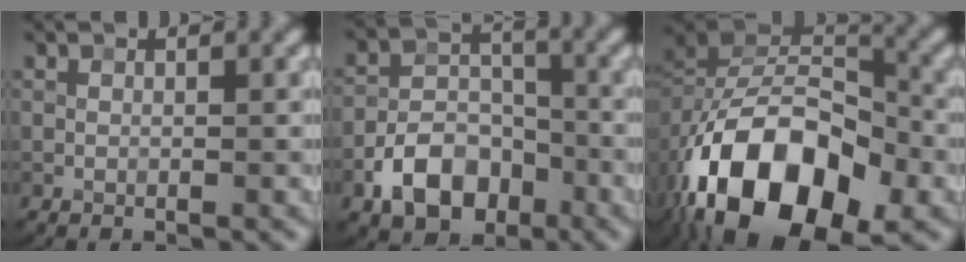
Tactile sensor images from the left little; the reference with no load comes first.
{"total": 6.2, "force": [-3.5, 3.9, 3.2], "torque": [-0.050, -0.002, -0.065]}
{"total": 15.9, "force": [-7.5, 9.1, 10.7], "torque": [-0.185, 0.011, -0.147]}